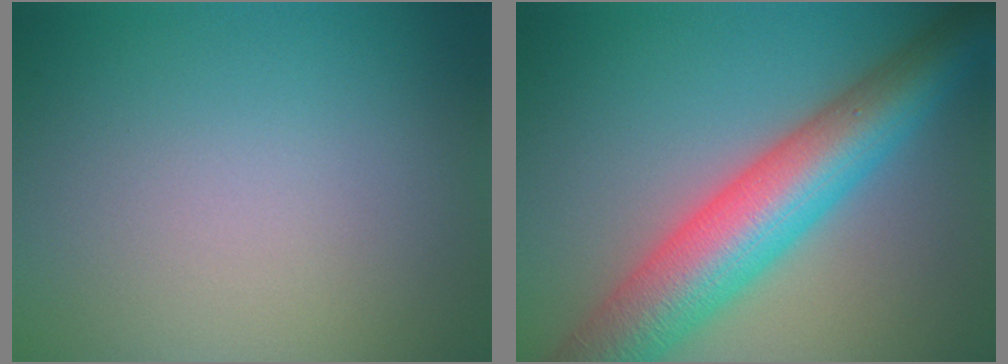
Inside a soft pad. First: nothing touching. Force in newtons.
{"total": 10.3, "press": 10.3, "slide": 0.1}